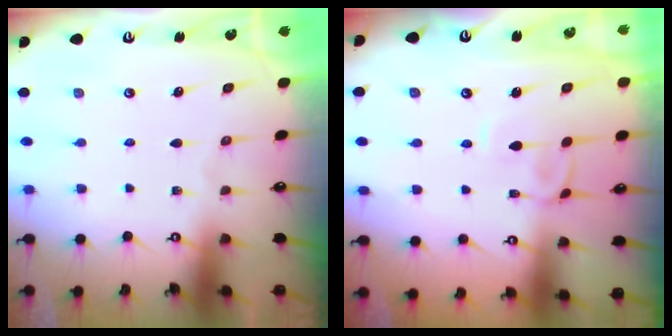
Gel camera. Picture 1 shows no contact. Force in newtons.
{"total": 2.7, "press": 2.7, "slide": 0.2}